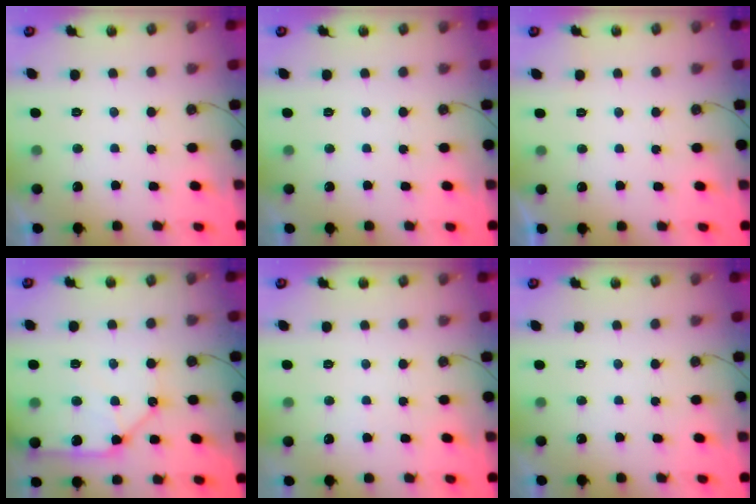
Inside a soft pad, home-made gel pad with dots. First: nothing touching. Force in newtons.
{"total": 0.0}
{"total": 0.0}
{"total": 13.3, "press": 13.2, "slide": 1.9}
{"total": 2.5, "press": 2.4, "slide": 0.4}
{"total": 0.8, "press": 0.5, "slide": 0.6}